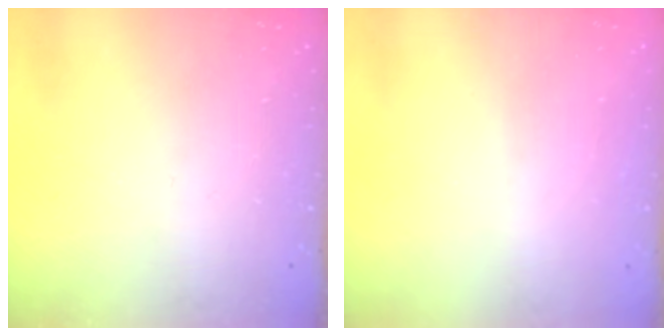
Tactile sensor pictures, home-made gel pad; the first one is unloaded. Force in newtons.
{"total": 0.9, "press": 0.9, "slide": 0.1}